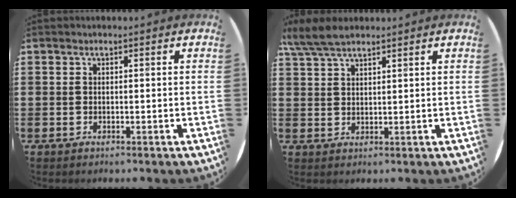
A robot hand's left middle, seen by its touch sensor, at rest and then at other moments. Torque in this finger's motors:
{"motor_torque": [0.70, -0.64, 0.13, 0.12]}